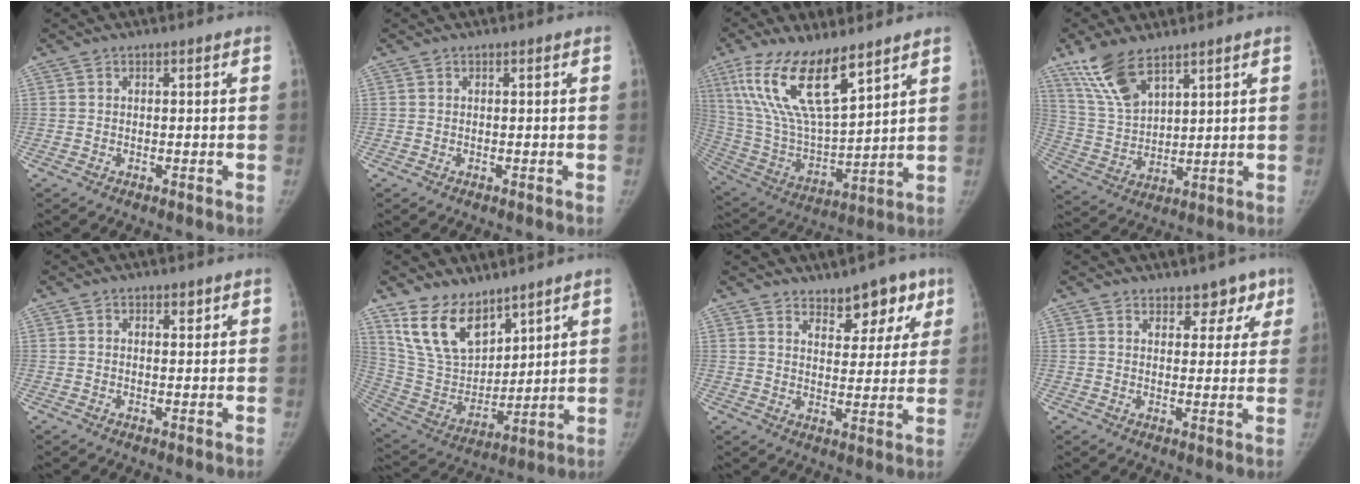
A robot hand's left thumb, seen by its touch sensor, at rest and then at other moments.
{"total": 0.0}
{"total": 19.3, "force": [11.3, 6.5, 14.2], "torque": [-0.265, -0.048, 0.228]}
{"total": 10.6, "force": [7.4, 4.2, 6.4], "torque": [-0.121, -0.029, 0.161]}
{"total": 1.2, "force": [0.7, 0.7, 0.7], "torque": [-0.003, -0.002, 0.008]}
{"total": 15.0, "force": [10.4, 8.0, 7.4], "torque": [-0.106, -0.057, 0.221]}
{"total": 8.1, "force": [5.6, 4.4, 4.0], "torque": [-0.008, -0.030, 0.079]}
{"total": 5.1, "force": [3.6, 3.1, 1.8], "torque": [0.018, -0.017, 0.044]}